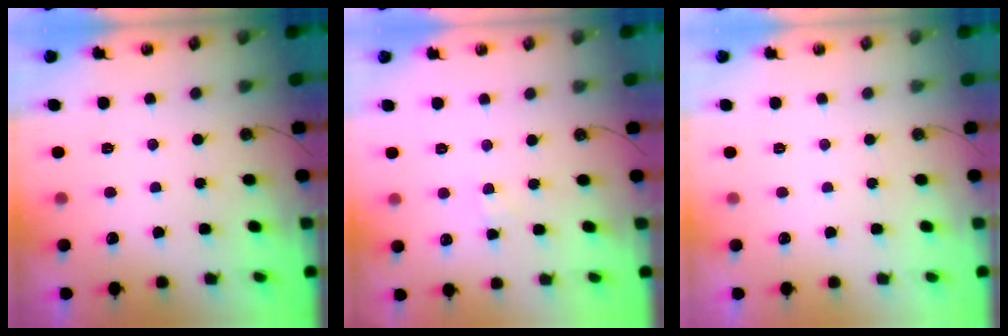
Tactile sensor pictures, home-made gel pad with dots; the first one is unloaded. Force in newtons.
{"total": 3.0, "press": 2.9, "slide": 0.5}
{"total": 0.0}